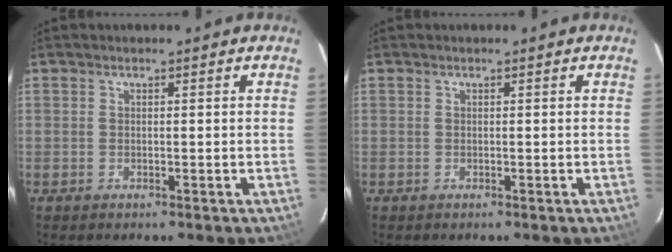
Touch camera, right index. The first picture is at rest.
{"total": 0.0}